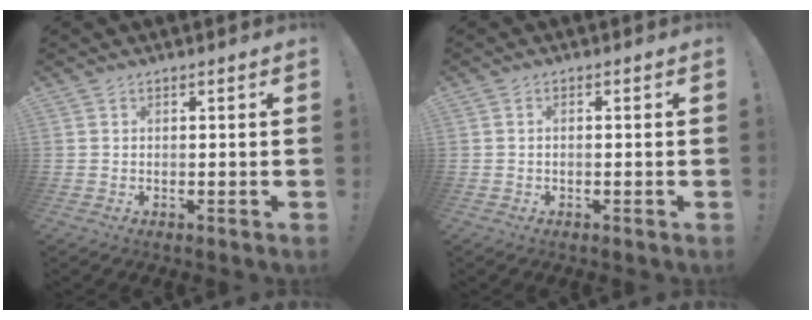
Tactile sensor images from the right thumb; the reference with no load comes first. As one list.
[{"total": 0.8, "force": [-0.4, 0.2, 0.7], "torque": [-0.012, 0.001, -0.006]}]